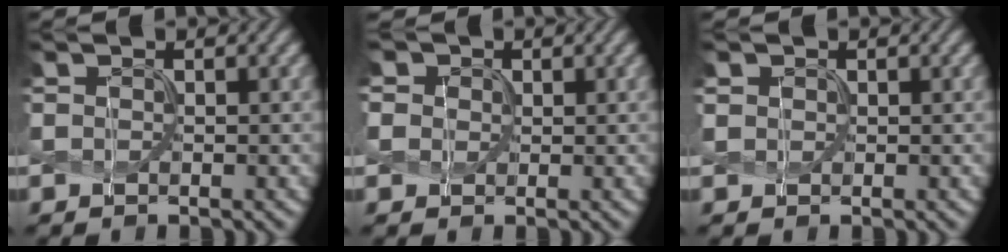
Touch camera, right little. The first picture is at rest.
{"total": 3.7, "force": [1.8, 2.8, 1.6], "torque": [-0.047, 0.013, 0.018]}
{"total": 0.8, "force": [0.4, 0.7, 0.1], "torque": [-0.004, 0.000, 0.010]}